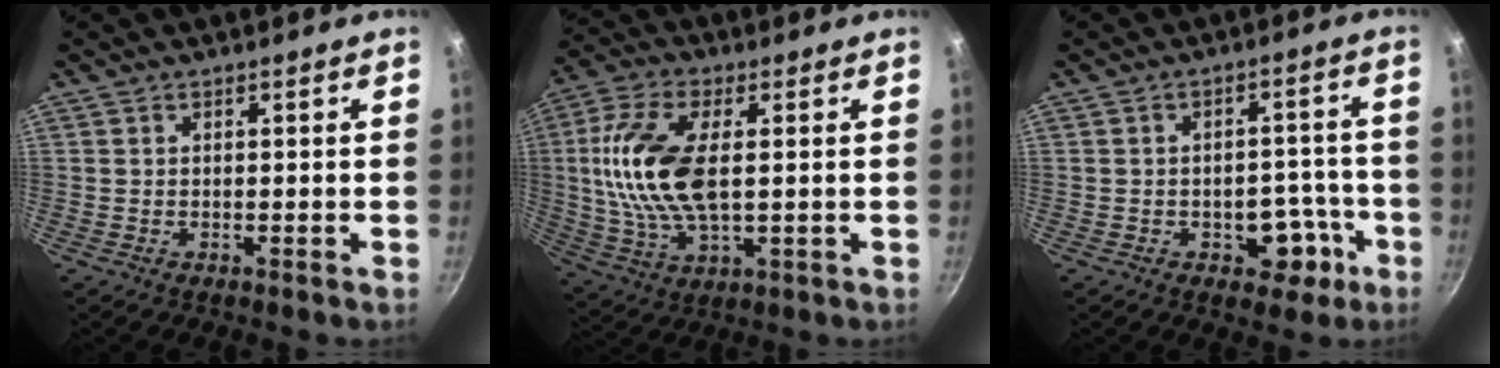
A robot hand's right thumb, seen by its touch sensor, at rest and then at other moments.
{"total": 16.2, "force": [1.8, 7.8, 14.0], "torque": [-0.280, 0.002, 0.031]}
{"total": 7.7, "force": [-3.2, 5.2, 4.7], "torque": [-0.017, 0.033, -0.032]}